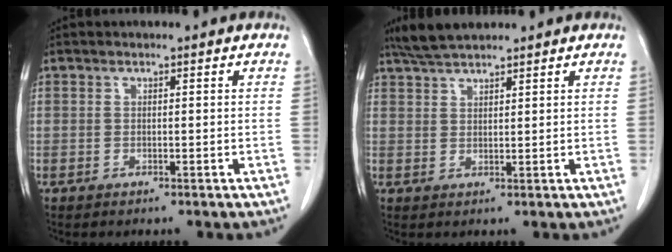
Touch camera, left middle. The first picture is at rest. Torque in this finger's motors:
{"motor_torque": [0.16, -0.14, 0.03, 0.01]}